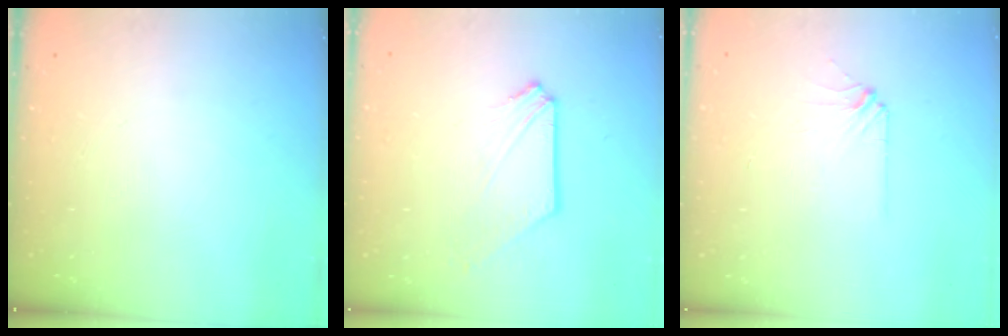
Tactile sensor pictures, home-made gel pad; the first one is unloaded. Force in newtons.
{"total": 1.0, "press": 1.0, "slide": 0.1}
{"total": 2.9, "press": 2.8, "slide": 0.5}